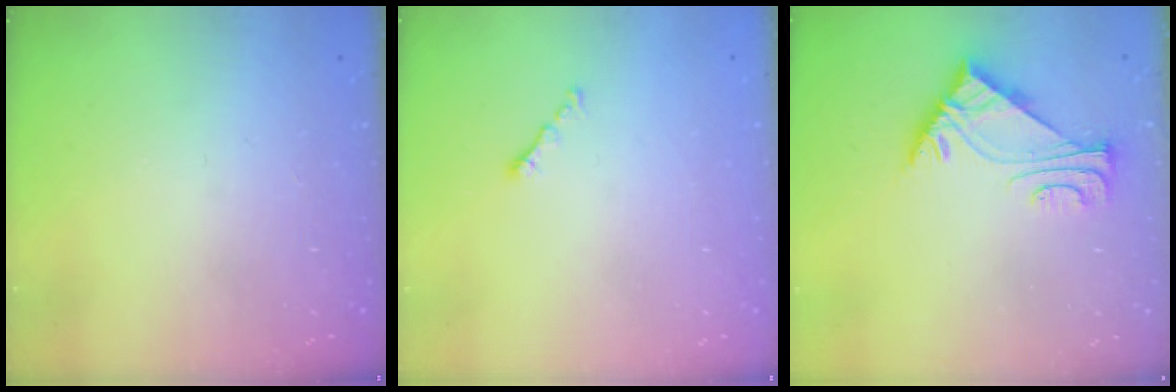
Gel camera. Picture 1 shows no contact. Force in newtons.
{"total": 0.8, "press": 0.6, "slide": 0.4}
{"total": 5.7, "press": 5.6, "slide": 0.9}